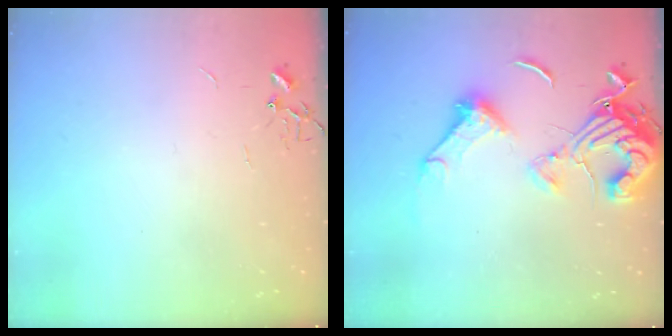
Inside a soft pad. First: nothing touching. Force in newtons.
{"total": 16.3, "press": 16.2, "slide": 1.7}